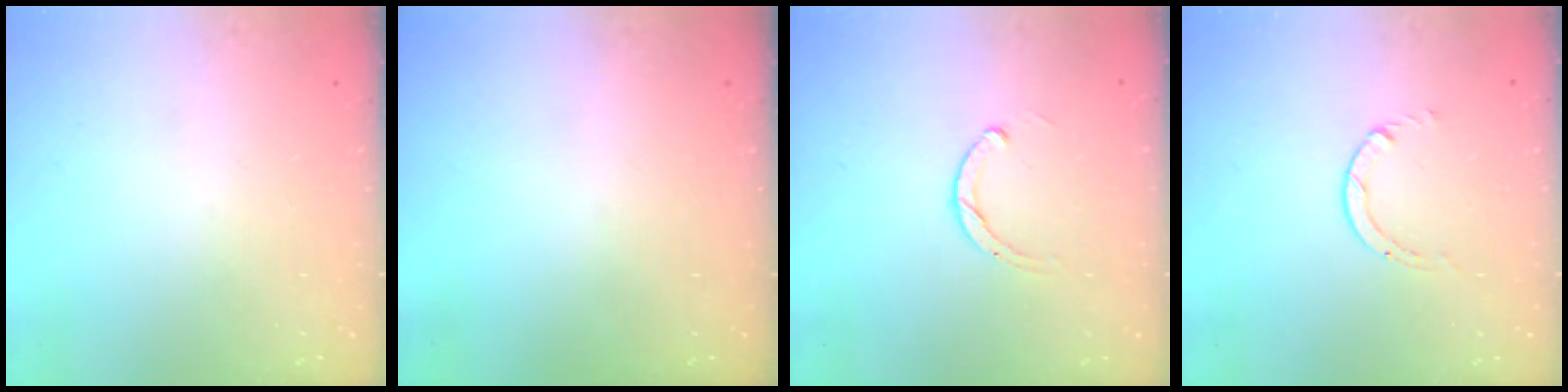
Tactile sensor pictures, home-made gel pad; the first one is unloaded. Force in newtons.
{"total": 0.0}
{"total": 1.8, "press": 1.8, "slide": 0.2}
{"total": 0.9, "press": 0.9, "slide": 0.1}